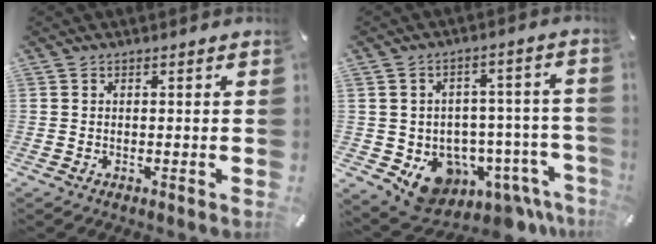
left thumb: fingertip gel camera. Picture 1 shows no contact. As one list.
[{"total": 10.7, "force": [-5.7, 7.3, 5.3], "torque": [-0.063, 0.006, -0.089]}]